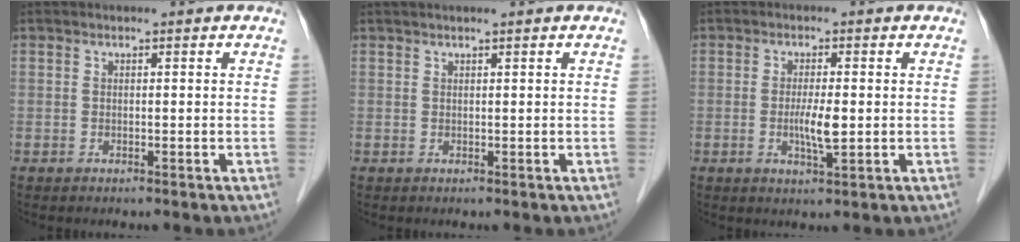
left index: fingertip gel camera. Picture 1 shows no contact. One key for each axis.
{"total": 2.2, "fx": 1.7, "fy": -0.3, "fz": 1.4, "tx": -0.024, "ty": 0.021, "tz": 0.034}
{"total": 3.9, "fx": -0.3, "fy": 0.5, "fz": 3.9, "tx": -0.072, "ty": -0.006, "tz": -0.004}